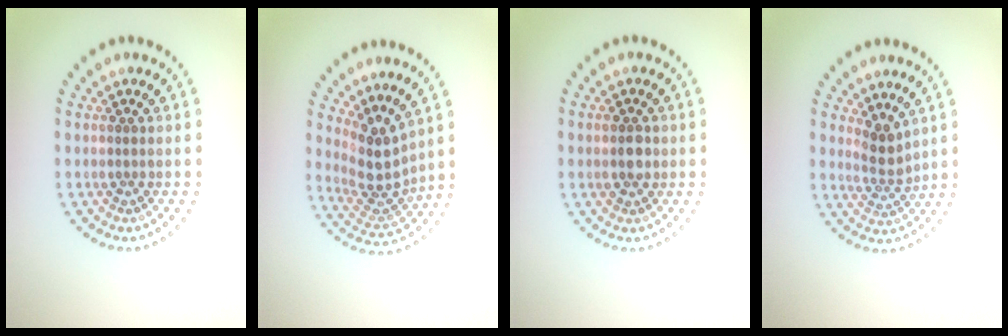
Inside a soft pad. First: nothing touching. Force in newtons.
{"total": 3.6, "press": 2.8, "slide": 2.2}
{"total": 2.3, "press": 2.3, "slide": 0.0}
{"total": 2.3, "press": 1.7, "slide": 1.6}